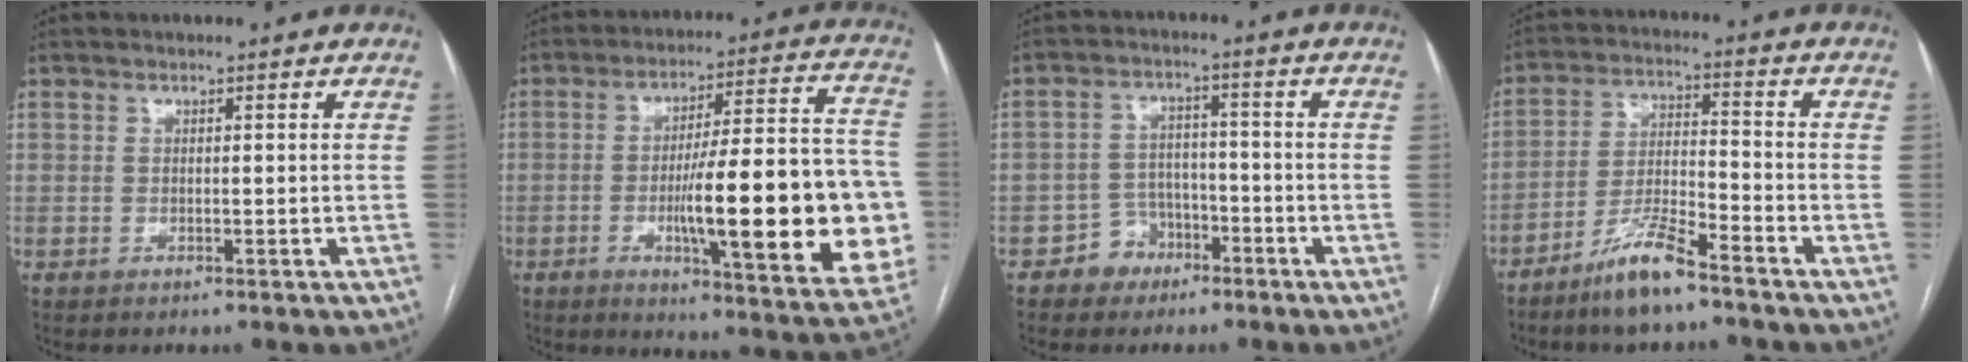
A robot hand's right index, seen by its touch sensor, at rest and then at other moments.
{"total": 24.8, "force": [-4.6, 4.1, 24.0], "torque": [-0.273, 0.014, -0.055]}
{"total": 4.9, "force": [-2.9, 3.9, 0.7], "torque": [-0.003, 0.017, -0.043]}
{"total": 8.5, "force": [-6.4, 0.9, 5.5], "torque": [-0.112, -0.015, -0.124]}